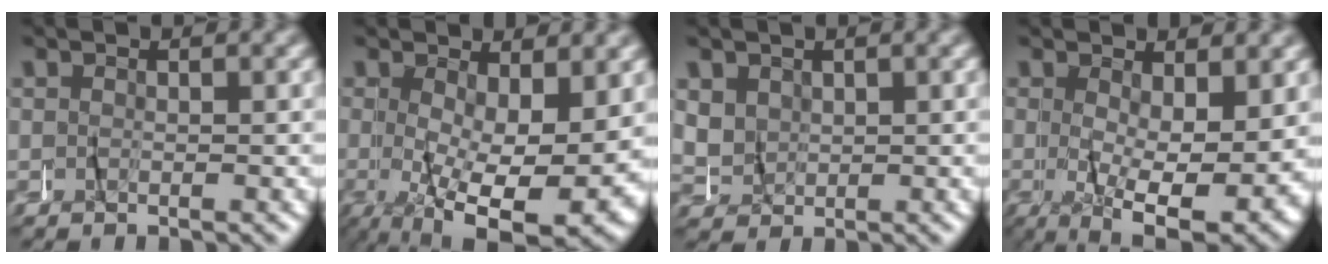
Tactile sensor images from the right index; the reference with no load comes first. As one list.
[{"total": 9.8, "force": [-2.0, 3.5, 9.0], "torque": [-0.129, -0.033, -0.014]}, {"total": 4.1, "force": [0.1, 4.1, 0.7], "torque": [-0.043, -0.009, 0.002]}, {"total": 7.8, "force": [-1.6, 2.9, 7.1], "torque": [-0.097, -0.031, -0.016]}]